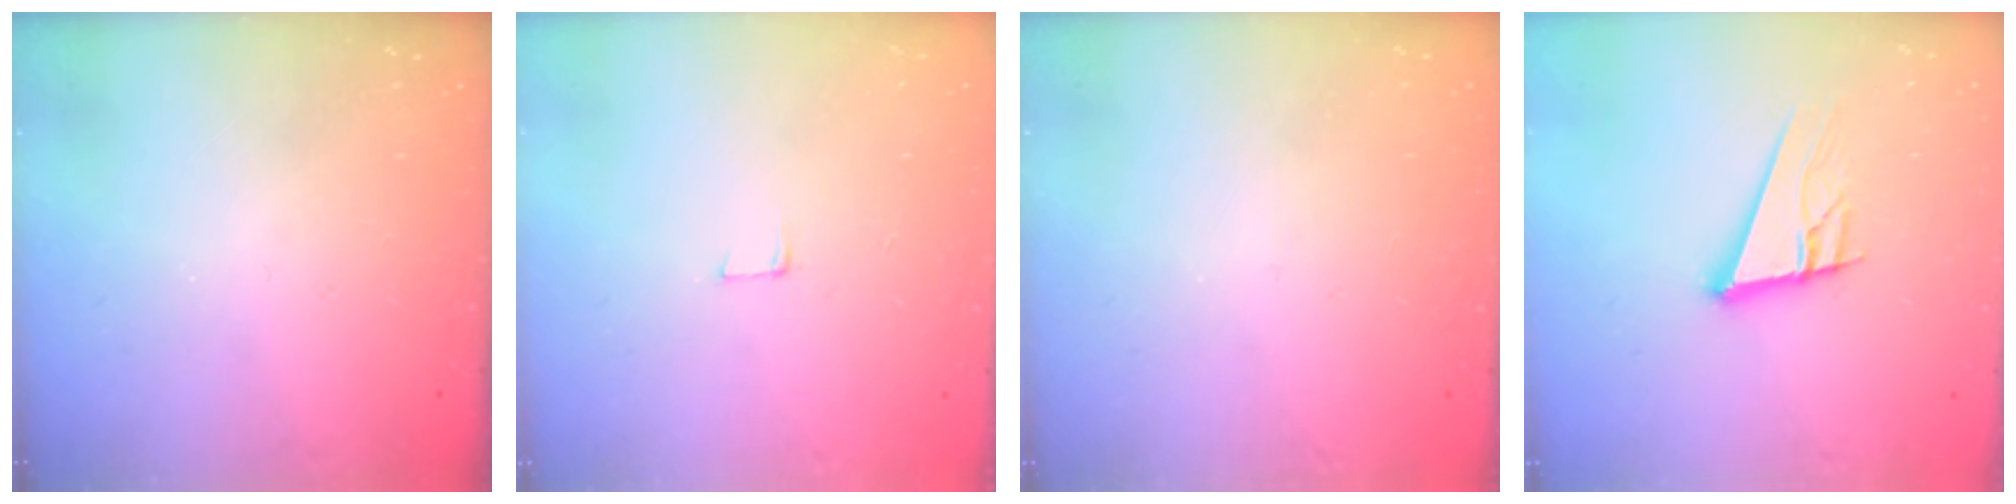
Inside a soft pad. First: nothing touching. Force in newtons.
{"total": 5.0, "press": 4.9, "slide": 0.4}
{"total": 2.7, "press": 2.7, "slide": 0.3}
{"total": 13.1, "press": 12.7, "slide": 3.4}